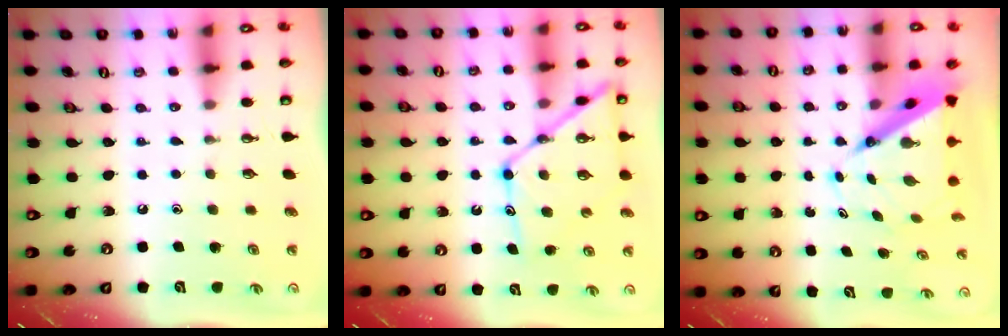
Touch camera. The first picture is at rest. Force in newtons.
{"total": 15.0, "press": 15.0, "slide": 1.3}
{"total": 8.6, "press": 8.5, "slide": 0.8}